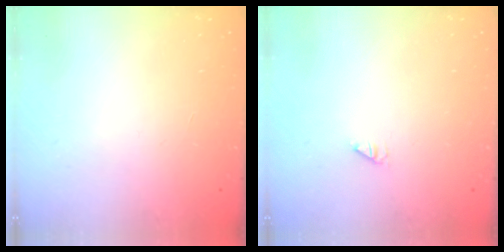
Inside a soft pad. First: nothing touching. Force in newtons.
{"total": 0.0}